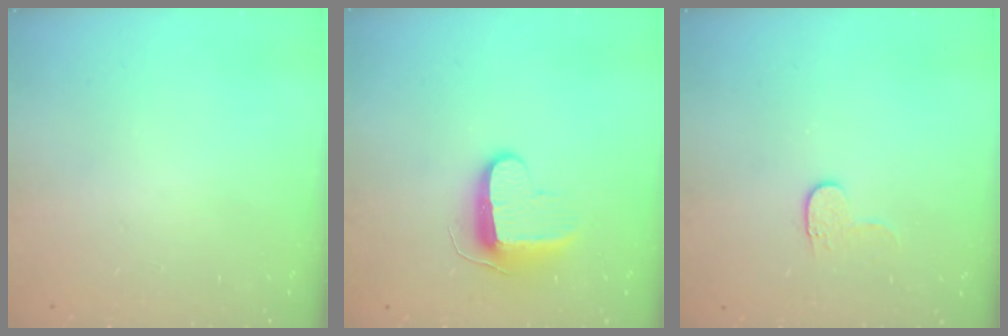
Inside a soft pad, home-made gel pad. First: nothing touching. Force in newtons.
{"total": 10.5, "press": 10.4, "slide": 1.0}
{"total": 3.9, "press": 3.9, "slide": 0.5}